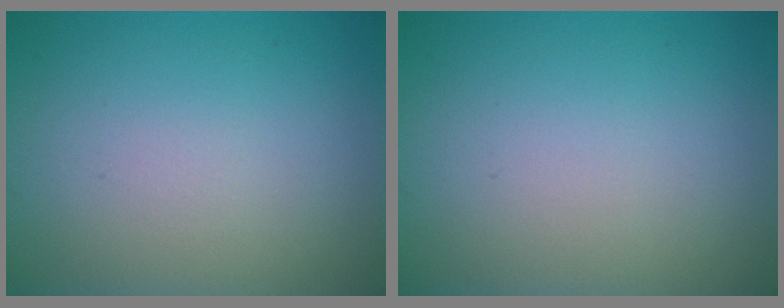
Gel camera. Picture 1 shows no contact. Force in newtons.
{"total": 0.0}